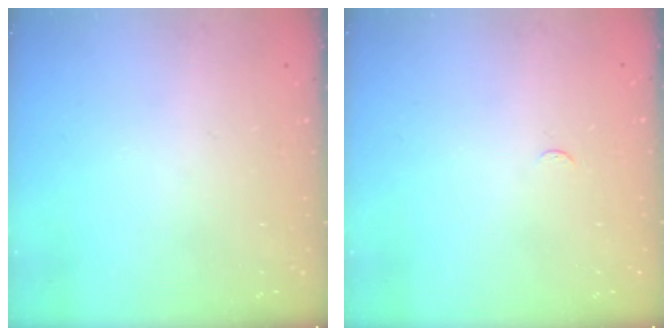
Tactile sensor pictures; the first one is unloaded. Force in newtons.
{"total": 2.9, "press": 2.8, "slide": 0.4}